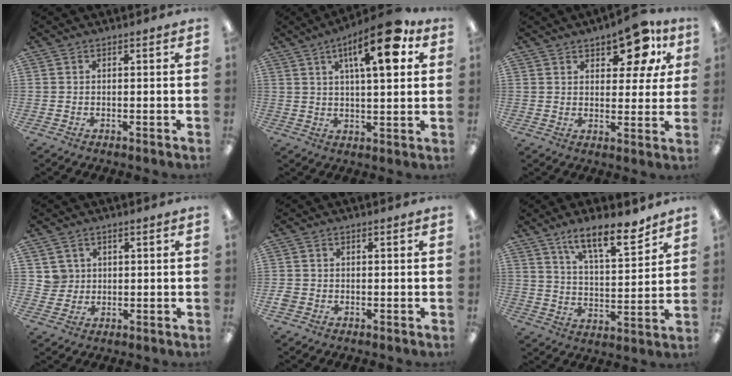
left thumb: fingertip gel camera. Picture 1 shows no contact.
{"total": 15.6, "force": [7.2, 4.8, 13.0], "torque": [-0.197, -0.018, 0.109]}
{"total": 11.2, "force": [6.8, 5.5, 6.9], "torque": [-0.080, -0.030, 0.114]}
{"total": 3.6, "force": [1.5, 3.3, 0.0], "torque": [-0.006, 0.004, 0.027]}
{"total": 1.6, "force": [-0.5, 1.3, 0.7], "torque": [-0.011, 0.004, -0.010]}
{"total": 12.8, "force": [10.1, 3.4, 7.2], "torque": [-0.108, -0.059, 0.172]}